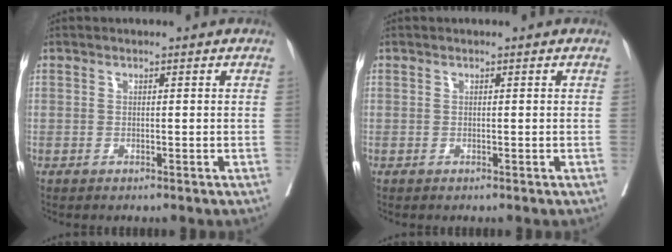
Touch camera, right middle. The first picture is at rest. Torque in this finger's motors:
{"motor_torque": [-0.01, 0.00, 0.00, 0.00]}